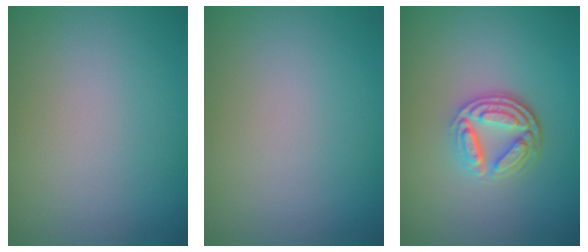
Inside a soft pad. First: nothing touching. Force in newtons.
{"total": 0.0}
{"total": 4.6, "press": 3.5, "slide": 3.1}